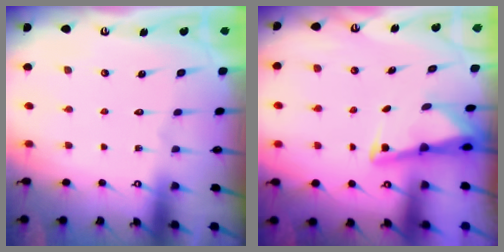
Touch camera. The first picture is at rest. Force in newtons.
{"total": 3.0, "press": 3.0, "slide": 0.4}